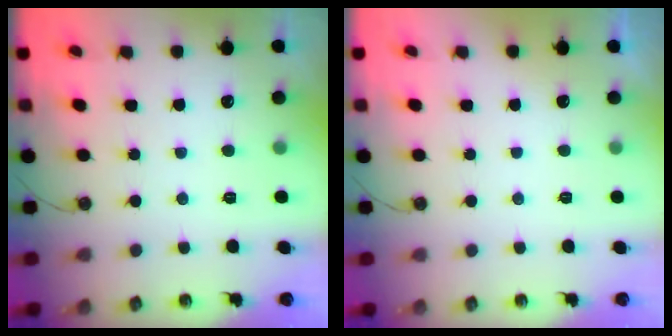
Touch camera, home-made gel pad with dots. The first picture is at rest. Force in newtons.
{"total": 0.0}